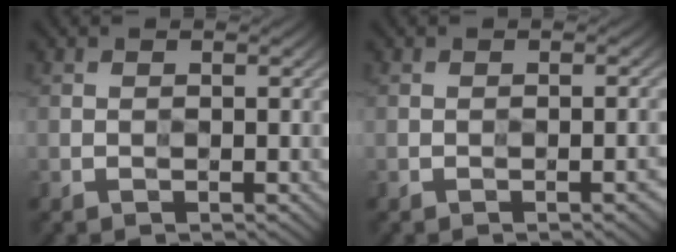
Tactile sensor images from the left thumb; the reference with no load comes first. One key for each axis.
{"total": 1.9, "fx": -1.0, "fy": 0.7, "fz": 1.5, "tx": -0.007, "ty": -0.004, "tz": -0.007}